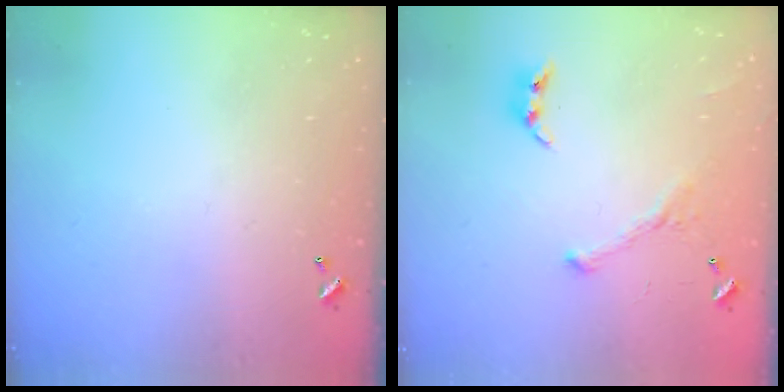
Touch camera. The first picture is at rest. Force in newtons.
{"total": 2.0, "press": 2.0, "slide": 0.4}